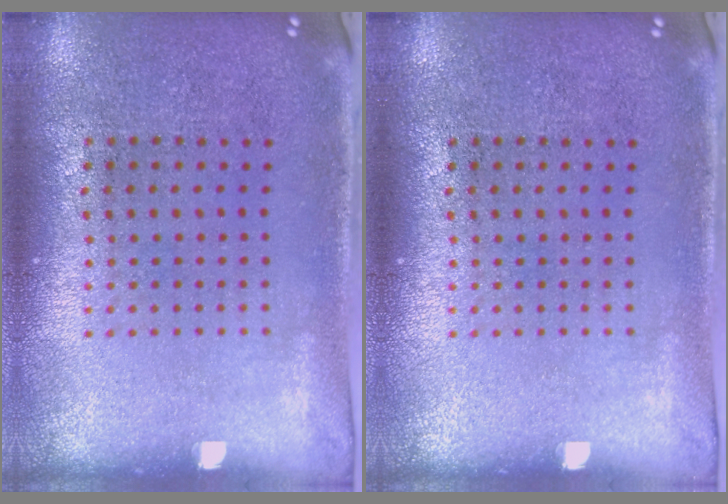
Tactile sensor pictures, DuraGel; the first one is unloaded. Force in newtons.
{"total": 0.0}